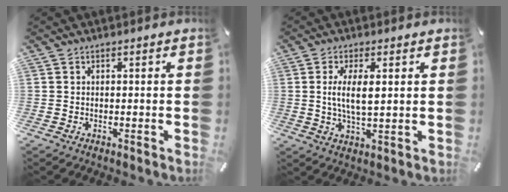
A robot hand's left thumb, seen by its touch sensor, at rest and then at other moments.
{"total": 6.9, "force": [1.4, 2.3, 6.3], "torque": [-0.125, -0.002, 0.018]}